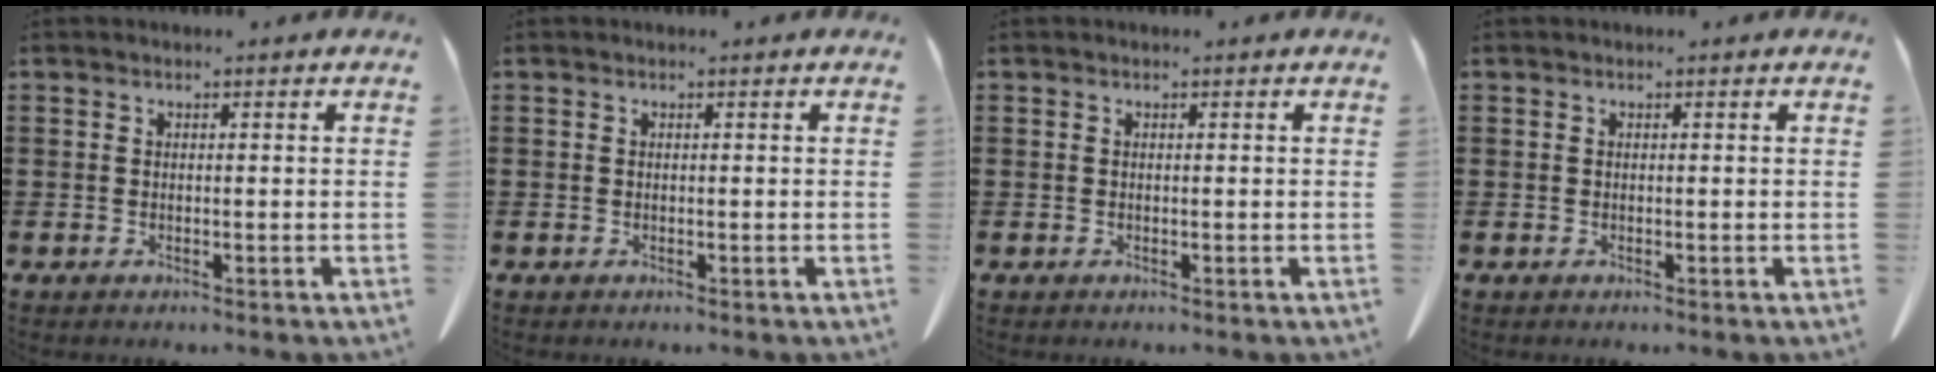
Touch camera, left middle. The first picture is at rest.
{"total": 0.0}
{"total": 0.0}
{"total": 0.0}